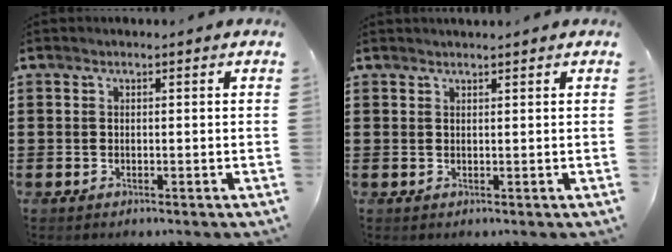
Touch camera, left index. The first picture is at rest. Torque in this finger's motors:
{"motor_torque": [-0.31, 0.40, -0.03, -0.06]}